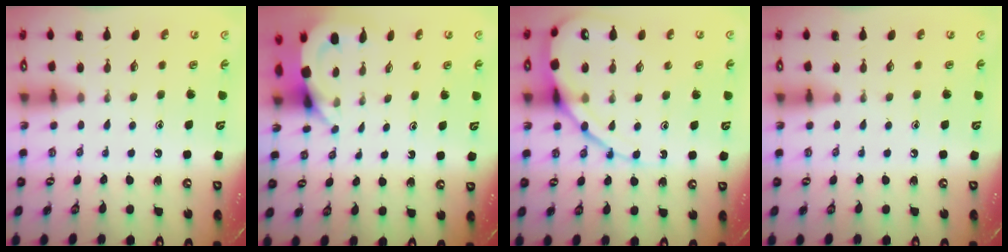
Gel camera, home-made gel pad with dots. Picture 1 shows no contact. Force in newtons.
{"total": 3.8, "press": 3.8, "slide": 0.3}
{"total": 12.5, "press": 12.4, "slide": 1.2}
{"total": 0.0}